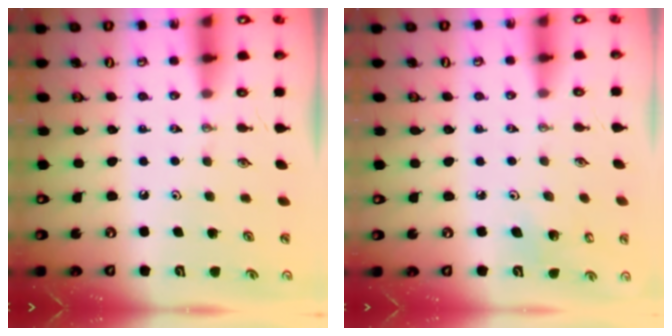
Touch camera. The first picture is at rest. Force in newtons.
{"total": 4.4, "press": 4.3, "slide": 0.9}